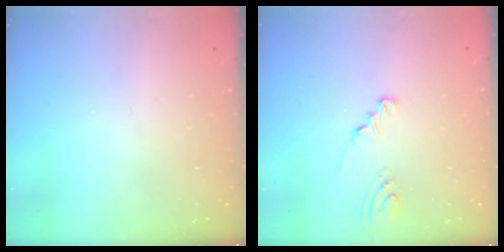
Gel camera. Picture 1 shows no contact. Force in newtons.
{"total": 2.0, "press": 2.0, "slide": 0.2}